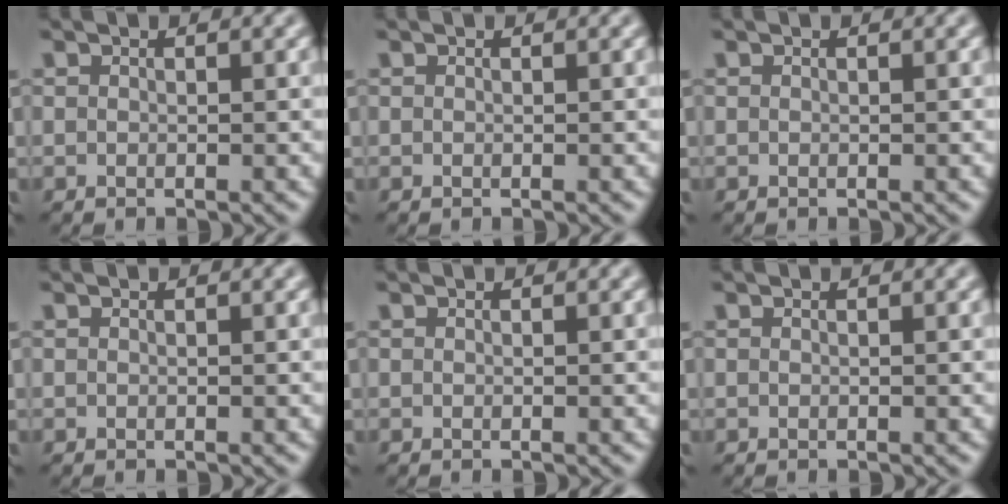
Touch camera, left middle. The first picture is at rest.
{"total": 0.0}
{"total": 0.0}
{"total": 0.0}
{"total": 0.0}
{"total": 0.0}